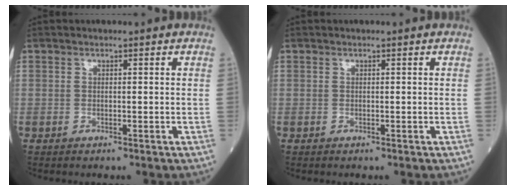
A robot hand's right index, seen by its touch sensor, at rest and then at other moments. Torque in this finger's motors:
{"motor_torque": [0.03, -0.02, 0.00, 0.00]}